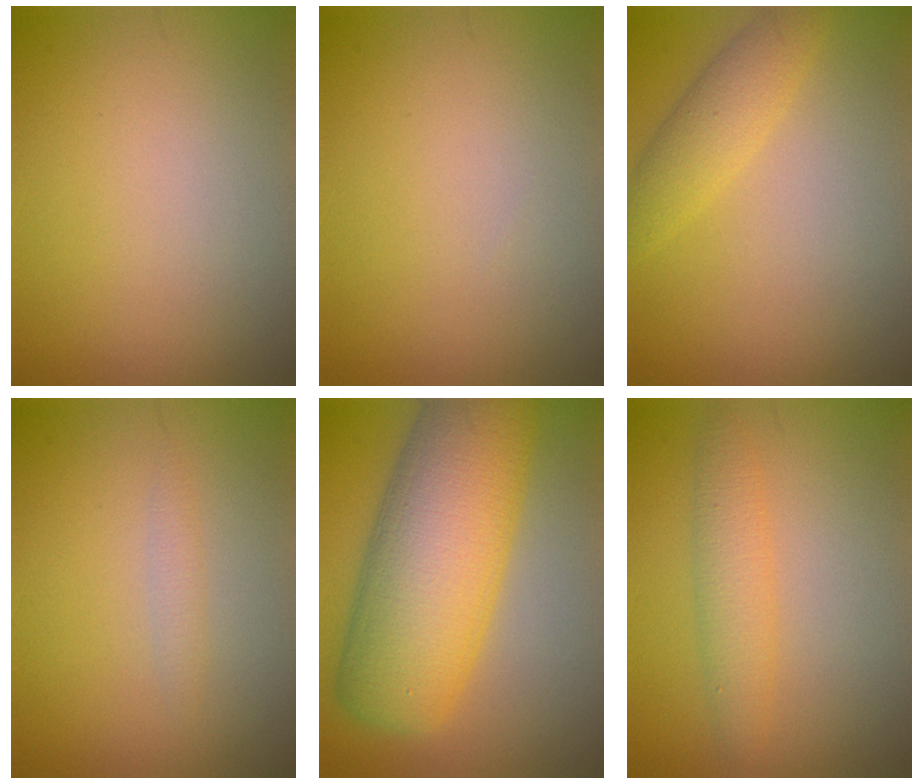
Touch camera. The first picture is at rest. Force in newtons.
{"total": 0.0}
{"total": 2.7, "press": 2.7, "slide": 0.1}
{"total": 0.9, "press": 0.9, "slide": 0.0}
{"total": 12.4, "press": 12.4, "slide": 0.3}
{"total": 2.5, "press": 2.5, "slide": 0.2}